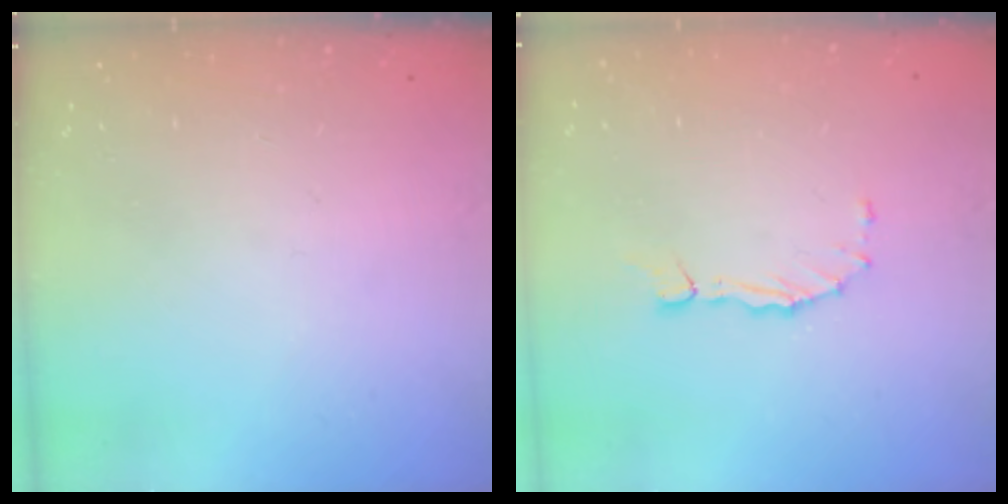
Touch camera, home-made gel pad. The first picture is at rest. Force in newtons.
{"total": 1.6, "press": 1.6, "slide": 0.3}